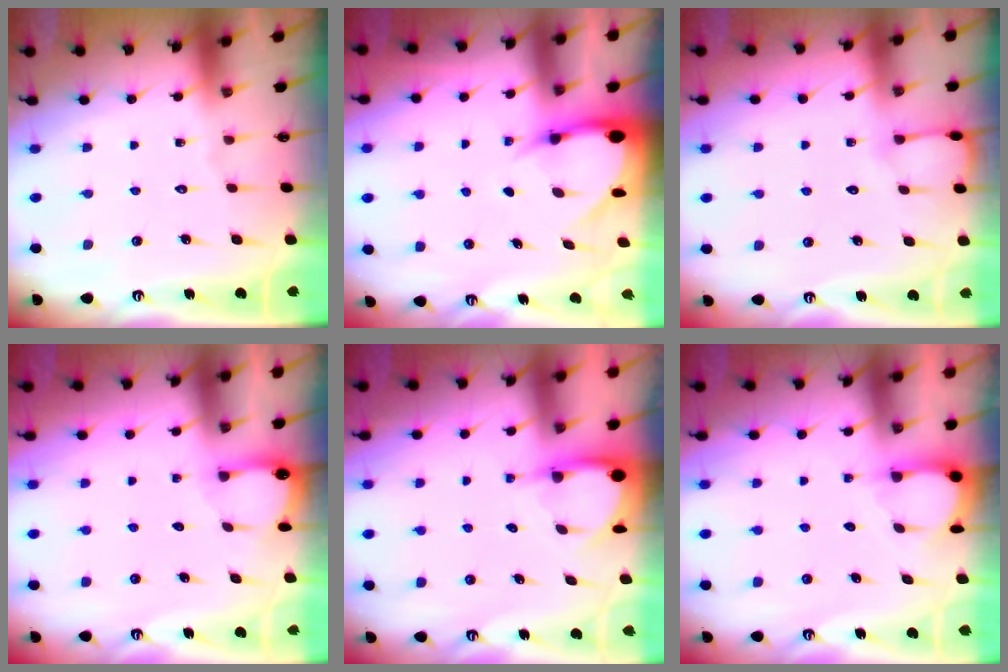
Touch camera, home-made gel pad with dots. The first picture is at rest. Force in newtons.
{"total": 4.5, "press": 4.5, "slide": 0.6}
{"total": 4.1, "press": 4.0, "slide": 0.5}
{"total": 2.0, "press": 2.0, "slide": 0.2}
{"total": 3.4, "press": 3.4, "slide": 0.3}
{"total": 3.2, "press": 3.2, "slide": 0.3}